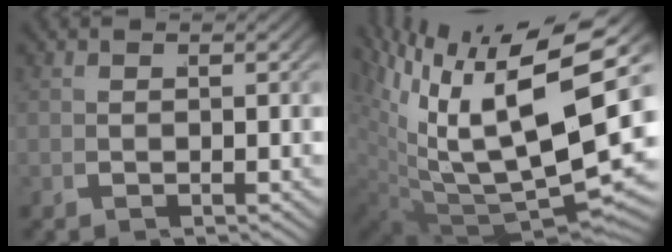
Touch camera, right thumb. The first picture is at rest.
{"total": 18.5, "force": [0.3, 10.2, 15.4], "torque": [-0.271, -0.051, 0.030]}